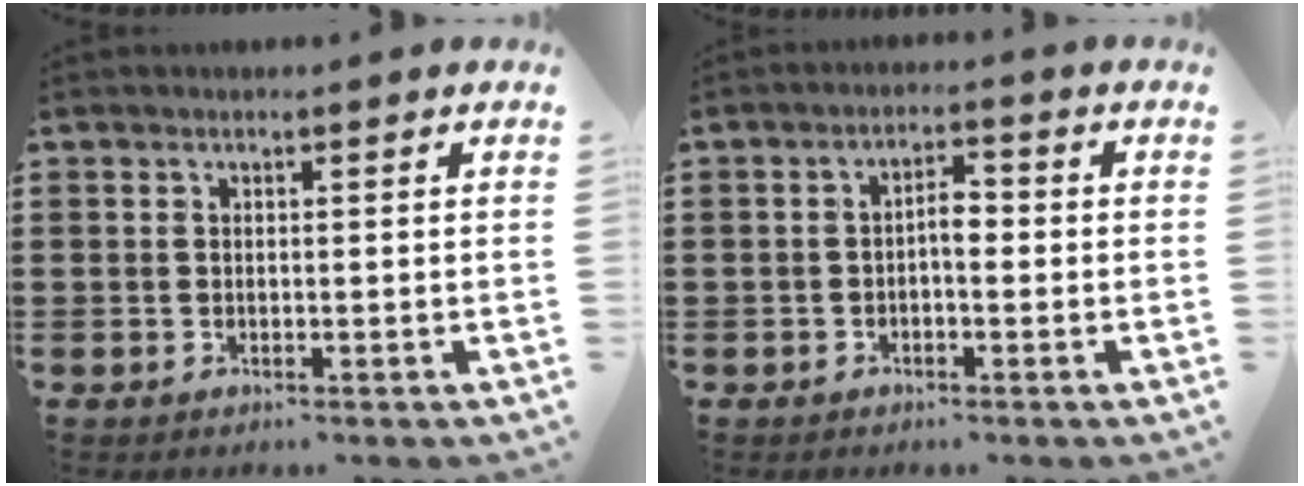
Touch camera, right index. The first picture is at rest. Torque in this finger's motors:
{"motor_torque": [0.36, -0.25, 0.09, 0.05]}